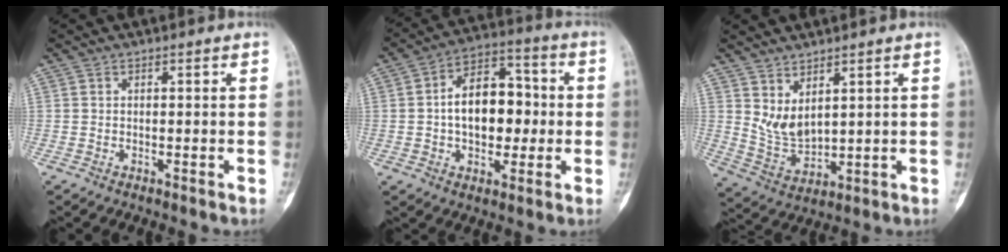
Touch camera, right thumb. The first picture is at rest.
{"total": 13.9, "force": [-0.1, 8.9, 10.7], "torque": [-0.130, 0.031, -0.006]}
{"total": 6.5, "force": [3.4, 2.9, 4.6], "torque": [-0.083, -0.038, 0.082]}